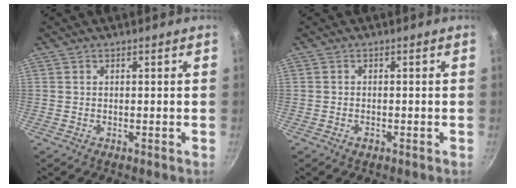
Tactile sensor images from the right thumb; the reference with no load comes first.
{"total": 1.3, "force": [-0.7, 0.8, 0.7], "torque": [-0.012, 0.003, -0.013]}